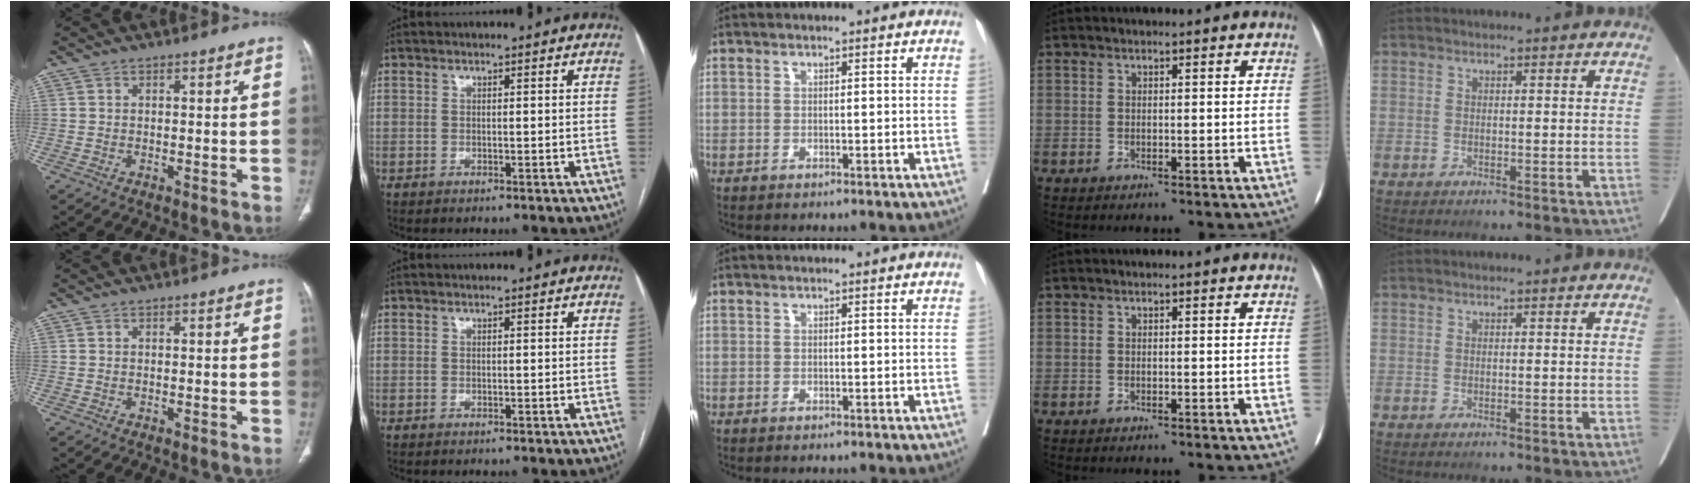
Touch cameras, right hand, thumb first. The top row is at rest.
{}